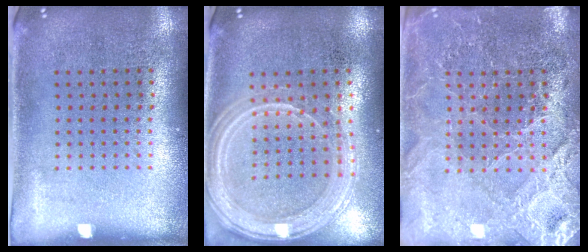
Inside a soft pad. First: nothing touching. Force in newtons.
{"total": 1.5, "press": 1.4, "slide": 0.3}
{"total": 3.7, "press": 3.5, "slide": 1.0}